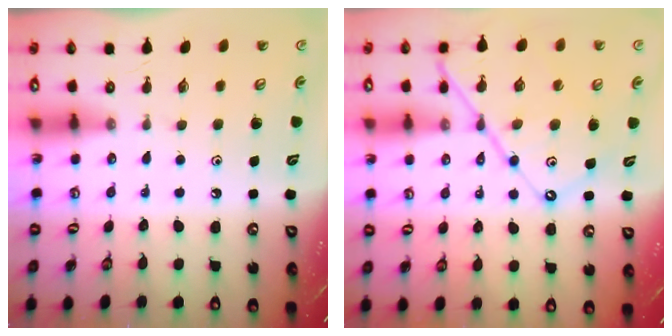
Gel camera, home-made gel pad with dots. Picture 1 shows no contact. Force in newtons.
{"total": 13.8, "press": 13.7, "slide": 1.6}